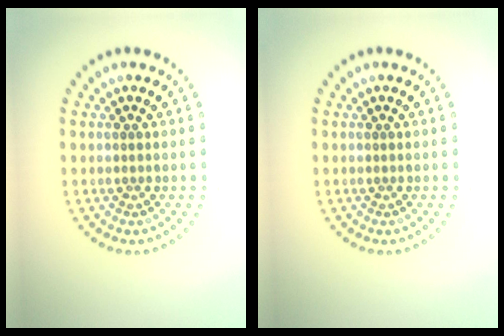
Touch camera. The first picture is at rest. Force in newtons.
{"total": 0.0}